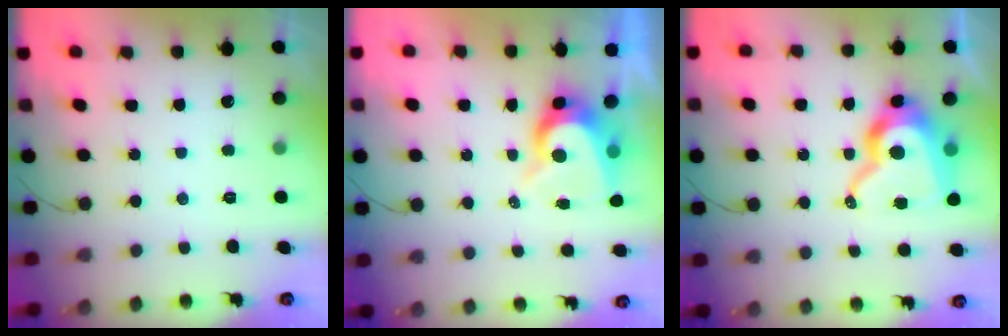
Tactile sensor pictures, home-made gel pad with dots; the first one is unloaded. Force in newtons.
{"total": 8.0, "press": 8.0, "slide": 0.7}
{"total": 17.8, "press": 17.7, "slide": 1.7}